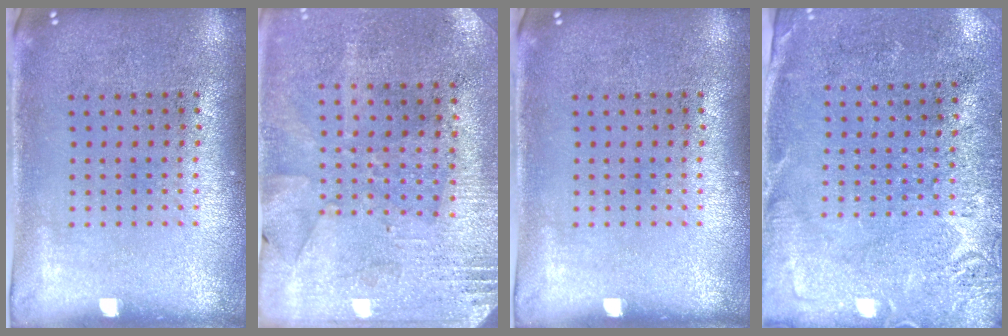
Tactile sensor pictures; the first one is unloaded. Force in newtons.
{"total": 2.7, "press": 2.2, "slide": 1.5}
{"total": 0.0}
{"total": 2.7, "press": 2.4, "slide": 1.1}